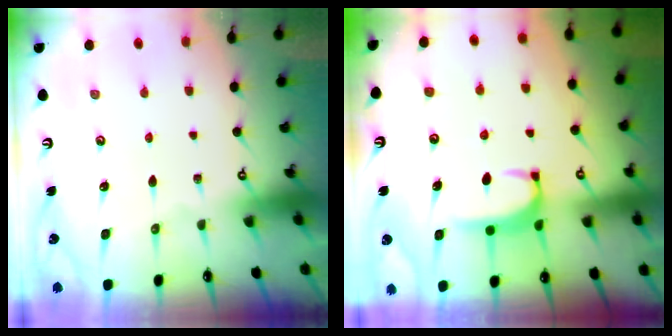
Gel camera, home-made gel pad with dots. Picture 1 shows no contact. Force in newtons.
{"total": 1.4, "press": 1.4, "slide": 0.3}